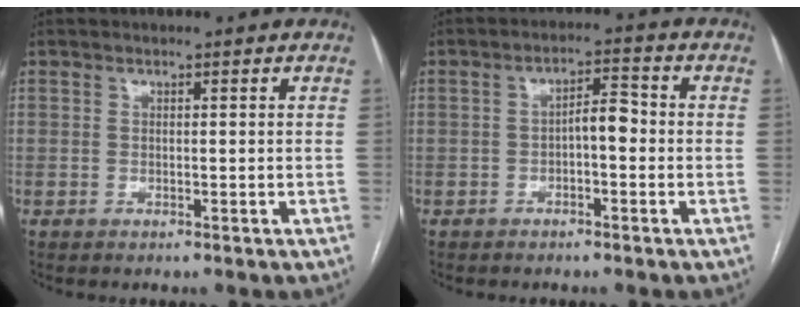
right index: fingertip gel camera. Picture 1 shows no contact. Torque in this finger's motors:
{"motor_torque": [0.02, -0.05, 0.11, 0.01]}